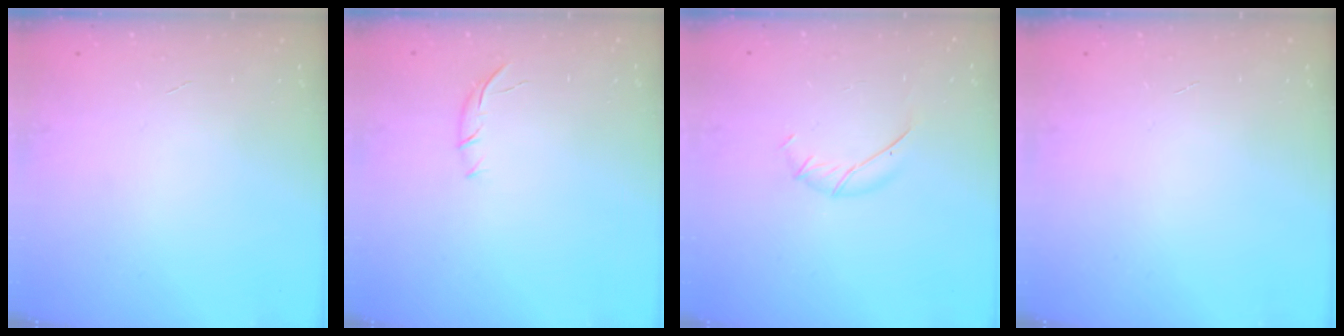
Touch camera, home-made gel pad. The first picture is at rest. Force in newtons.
{"total": 6.3, "press": 6.2, "slide": 1.0}
{"total": 6.4, "press": 6.2, "slide": 1.7}
{"total": 0.0}